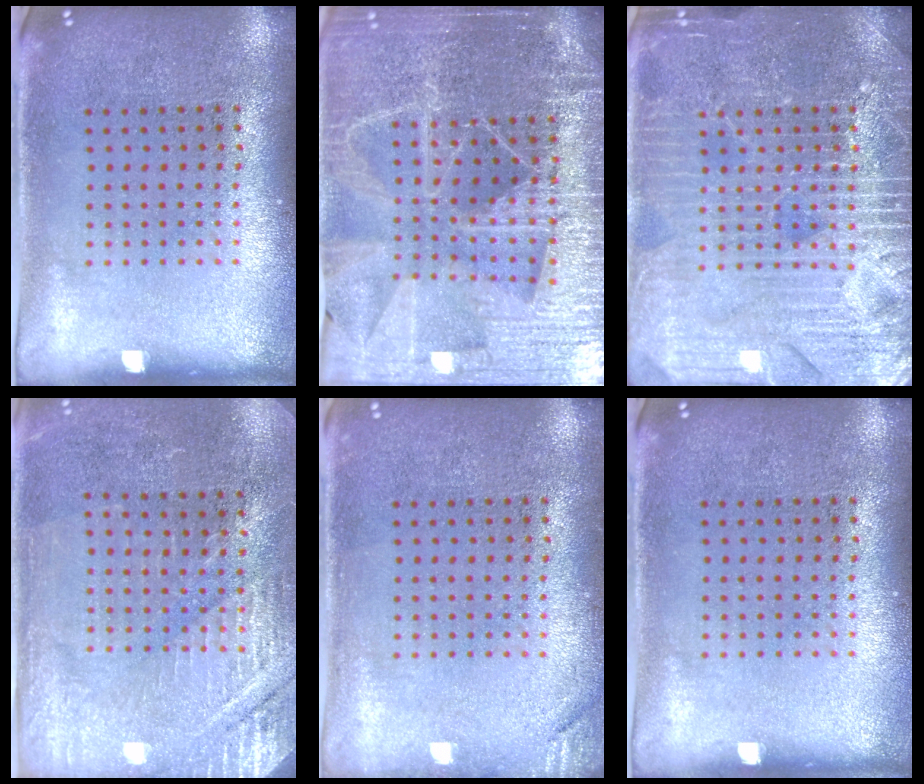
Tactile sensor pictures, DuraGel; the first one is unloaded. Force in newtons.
{"total": 5.5, "press": 4.9, "slide": 2.5}
{"total": 6.8, "press": 6.7, "slide": 1.0}
{"total": 2.8, "press": 2.8, "slide": 0.4}
{"total": 1.3, "press": 1.2, "slide": 0.3}
{"total": 0.0}